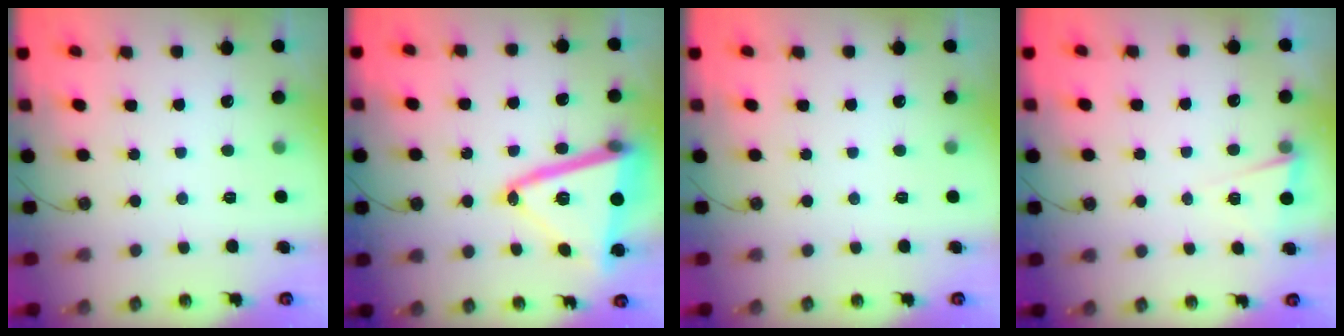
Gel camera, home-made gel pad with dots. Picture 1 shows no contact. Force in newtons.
{"total": 18.7, "press": 18.5, "slide": 2.8}
{"total": 0.0}
{"total": 2.9, "press": 2.6, "slide": 1.3}